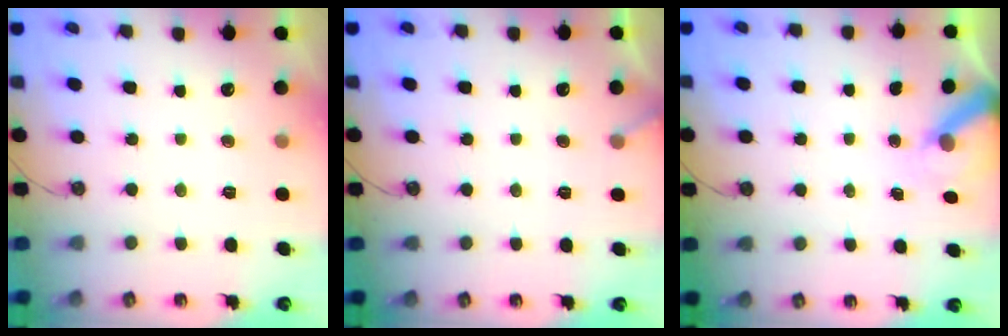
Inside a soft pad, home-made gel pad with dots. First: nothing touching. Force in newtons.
{"total": 2.5, "press": 2.5, "slide": 0.2}
{"total": 6.0, "press": 6.0, "slide": 0.3}